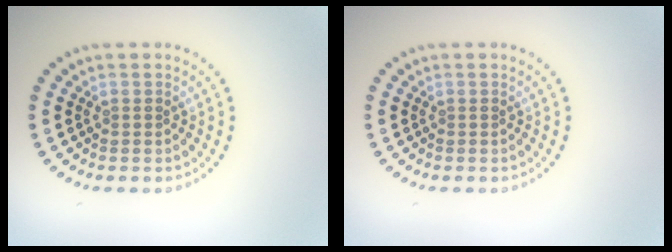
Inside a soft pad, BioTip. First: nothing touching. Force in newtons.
{"total": 0.0}